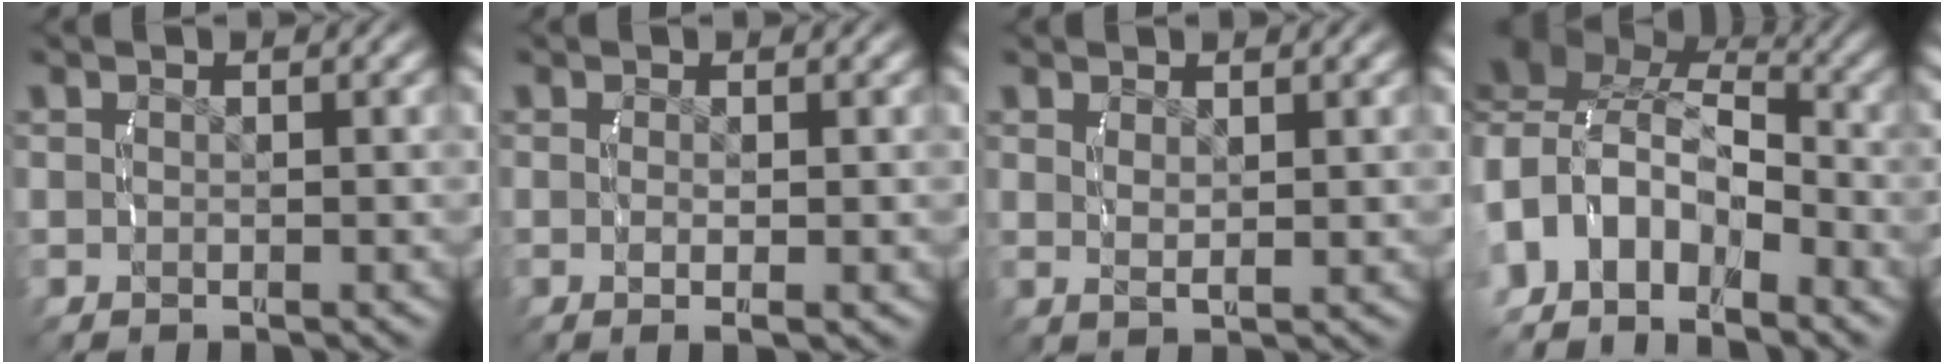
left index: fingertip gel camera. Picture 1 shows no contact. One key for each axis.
{"total": 1.5, "fx": -0.4, "fy": -0.3, "fz": 1.3, "tx": -0.027, "ty": -0.008, "tz": -0.002}
{"total": 1.3, "fx": 0.8, "fy": -0.4, "fz": 1.0, "tx": -0.016, "ty": -0.008, "tz": 0.024}
{"total": 12.2, "fx": -1.4, "fy": 9.8, "fz": 7.1, "tx": -0.157, "ty": -0.020, "tz": -0.028}